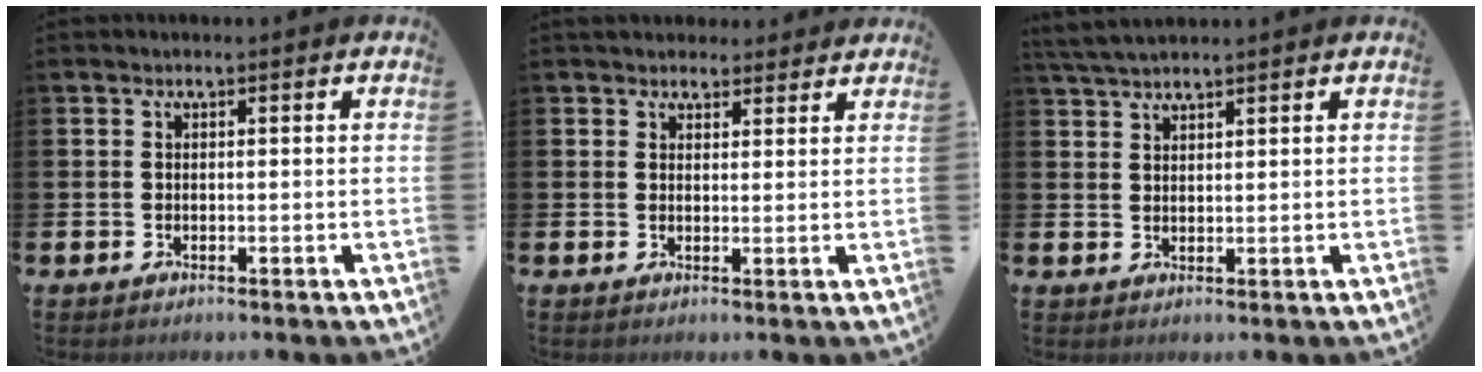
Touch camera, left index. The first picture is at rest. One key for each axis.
{"total": 3.0, "fx": 2.8, "fy": 1.1, "fz": -0.1, "tx": 0.015, "ty": -0.014, "tz": 0.049}
{"total": 3.1, "fx": 2.9, "fy": 0.5, "fz": 1.0, "tx": -0.030, "ty": -0.003, "tz": 0.057}